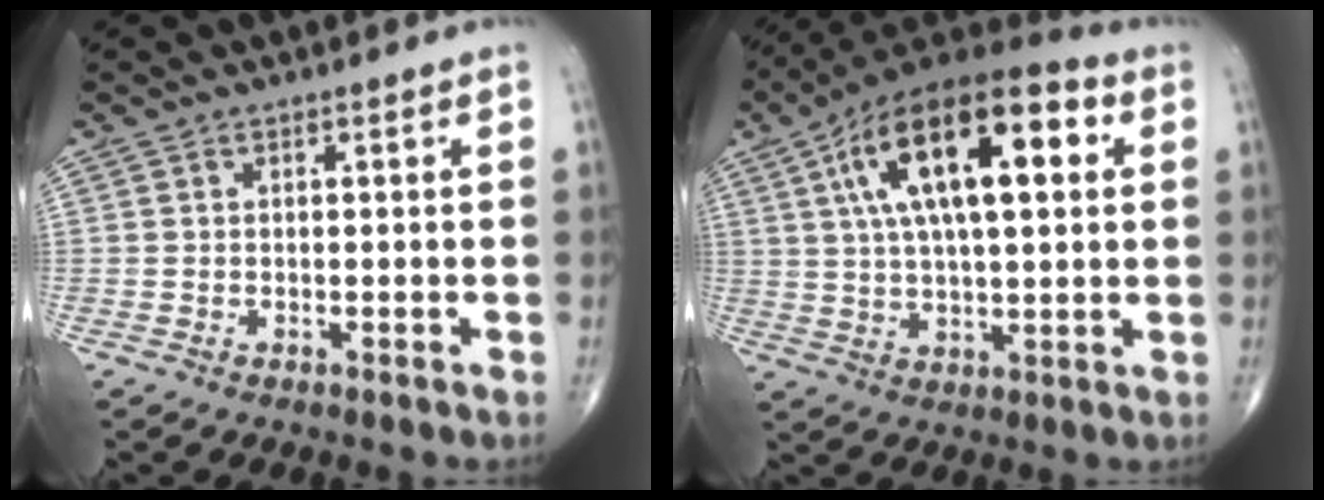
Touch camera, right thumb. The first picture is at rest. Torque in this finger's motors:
{"motor_torque": [-0.01, 4.49, 2.13, 0.64, 0.44]}